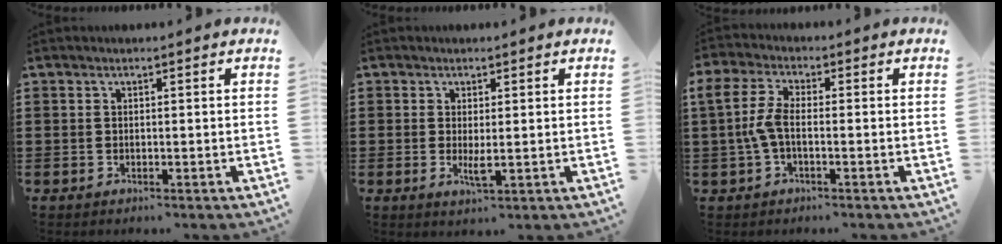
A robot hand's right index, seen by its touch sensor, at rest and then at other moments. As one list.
[{"total": 2.5, "force": [0.1, 0.6, 2.5], "torque": [-0.046, -0.003, 0.002]}, {"total": 5.4, "force": [-0.5, 2.5, 4.7], "torque": [-0.124, -0.003, -0.018]}]